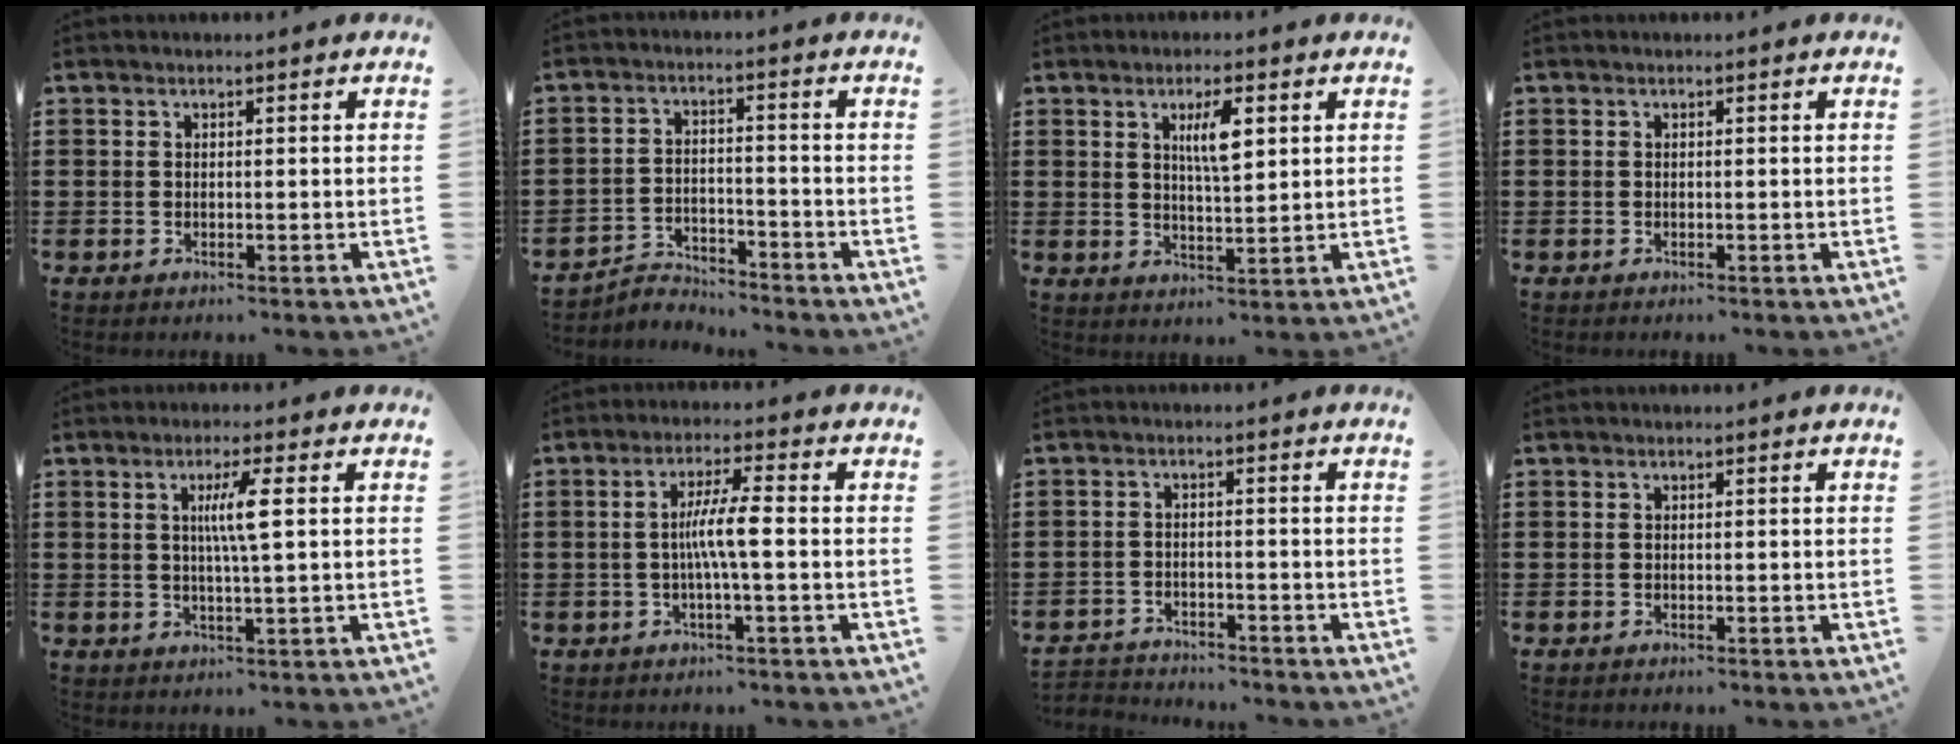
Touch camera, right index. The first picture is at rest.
{"total": 3.4, "force": [-3.3, 0.6, 0.3], "torque": [-0.013, 0.004, -0.071]}
{"total": 5.0, "force": [1.8, 1.3, 4.5], "torque": [-0.086, 0.004, 0.026]}
{"total": 0.0}
{"total": 4.7, "force": [0.9, -0.1, 4.7], "torque": [-0.090, -0.003, 0.010]}
{"total": 5.5, "force": [-0.6, 0.2, 5.4], "torque": [-0.097, -0.002, -0.015]}
{"total": 2.7, "force": [-2.7, 0.2, -0.2], "torque": [-0.006, -0.001, -0.059]}
{"total": 0.0}